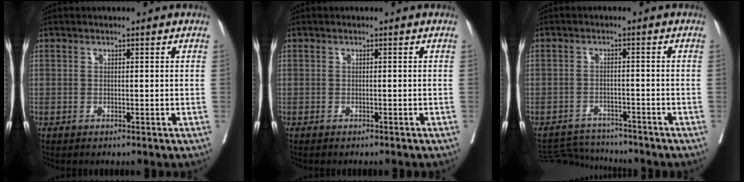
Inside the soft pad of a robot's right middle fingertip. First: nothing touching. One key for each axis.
{"total": 2.1, "fx": -1.9, "fy": 0.4, "fz": 0.8, "tx": -0.012, "ty": -0.003, "tz": -0.024}
{"total": 6.4, "fx": -6.3, "fy": 0.5, "fz": -0.3, "tx": 0.003, "ty": 0.003, "tz": -0.104}